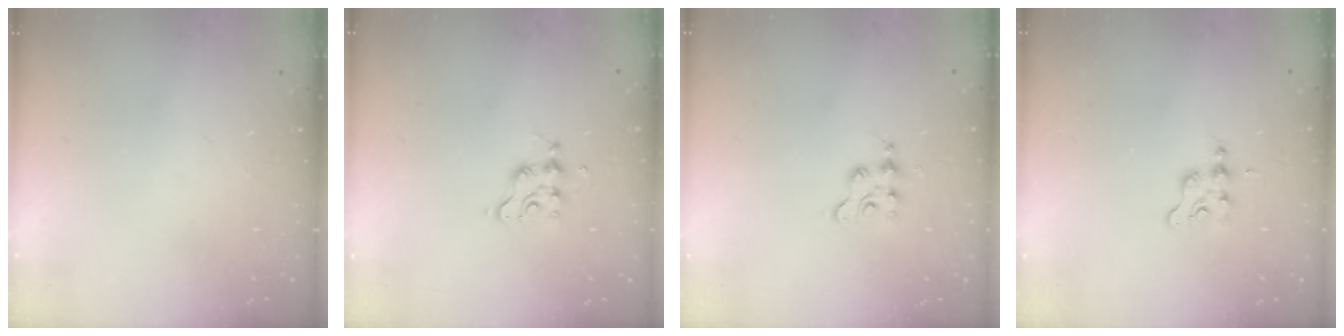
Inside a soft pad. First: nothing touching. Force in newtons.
{"total": 3.7, "press": 3.7, "slide": 0.3}
{"total": 2.3, "press": 2.2, "slide": 0.5}
{"total": 1.8, "press": 1.7, "slide": 0.3}